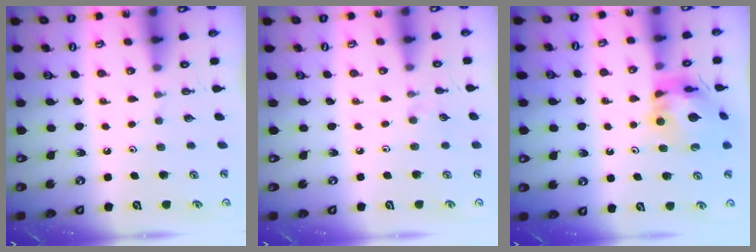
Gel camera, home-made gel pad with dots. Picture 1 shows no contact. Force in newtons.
{"total": 1.9, "press": 1.8, "slide": 0.3}
{"total": 12.0, "press": 11.9, "slide": 1.6}